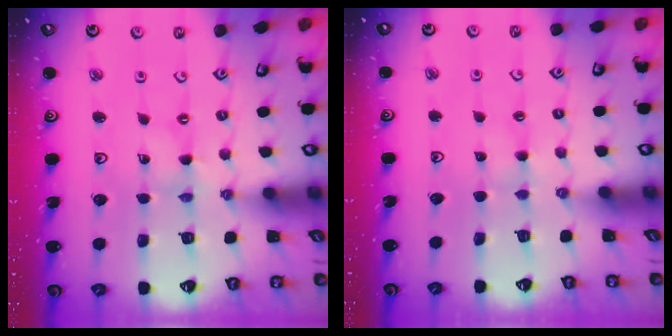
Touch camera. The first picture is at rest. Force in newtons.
{"total": 1.0, "press": 1.0, "slide": 0.3}